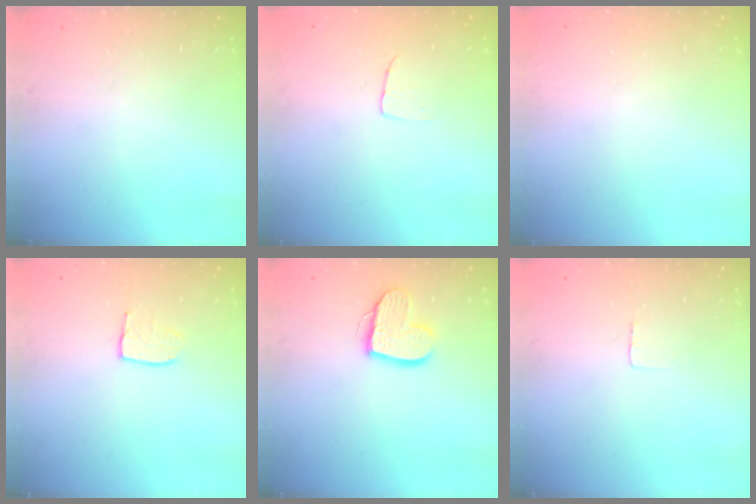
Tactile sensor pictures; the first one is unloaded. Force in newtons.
{"total": 2.9, "press": 2.9, "slide": 0.1}
{"total": 0.0}
{"total": 6.3, "press": 6.3, "slide": 0.4}
{"total": 11.8, "press": 11.7, "slide": 1.2}
{"total": 2.3, "press": 2.3, "slide": 0.1}